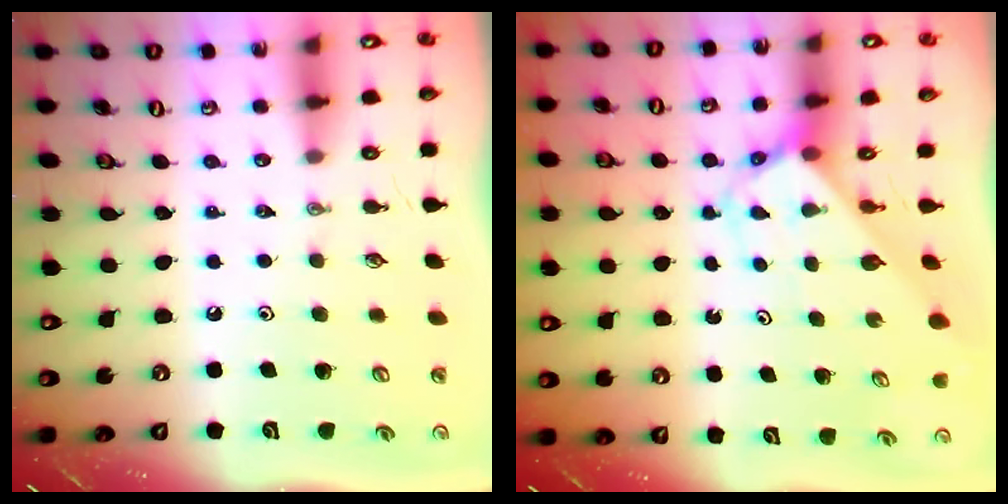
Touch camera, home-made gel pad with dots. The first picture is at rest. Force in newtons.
{"total": 2.9, "press": 2.9, "slide": 0.1}